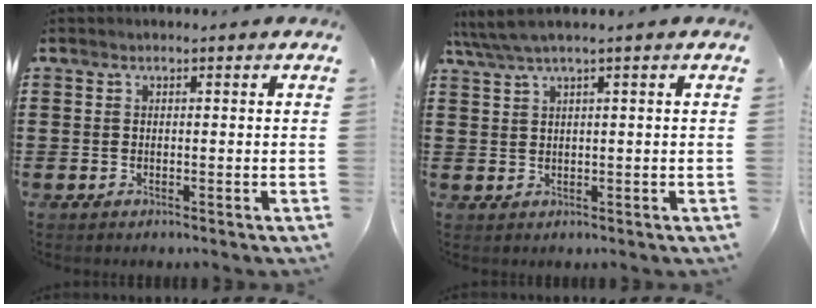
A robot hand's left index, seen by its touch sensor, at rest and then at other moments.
{"total": 2.4, "force": [1.2, -0.1, 2.1], "torque": [-0.050, -0.003, 0.018]}